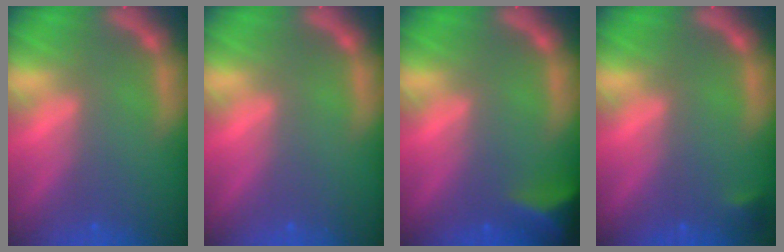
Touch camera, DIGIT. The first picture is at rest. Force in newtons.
{"total": 0.0}
{"total": 5.0}
{"total": 0.9}